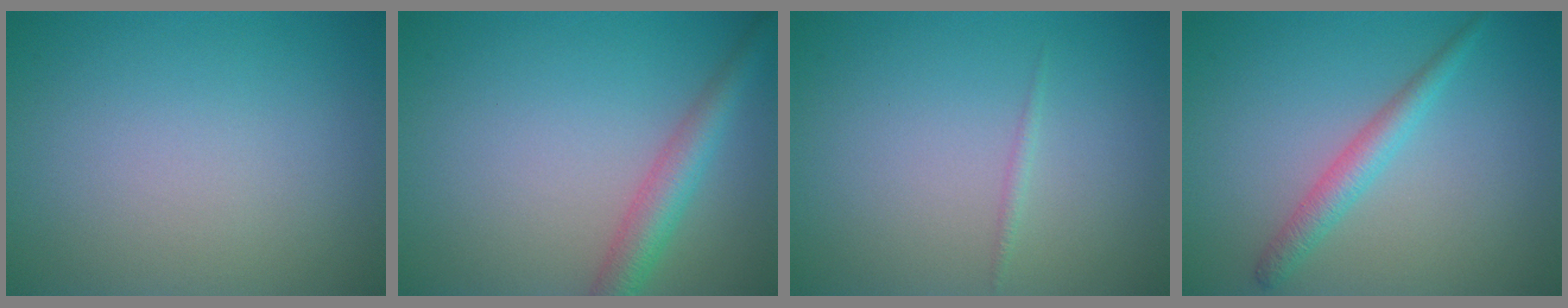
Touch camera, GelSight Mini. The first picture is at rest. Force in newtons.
{"total": 3.4, "press": 3.4, "slide": 0.1}
{"total": 0.6, "press": 0.6, "slide": 0.0}
{"total": 2.4, "press": 2.4, "slide": 0.1}